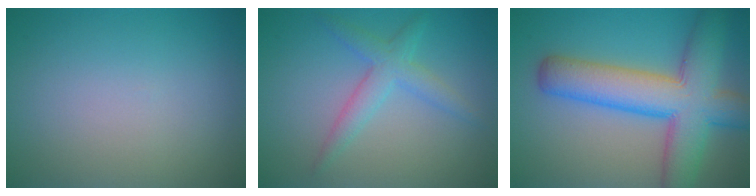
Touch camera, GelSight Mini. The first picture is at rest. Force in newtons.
{"total": 2.9, "press": 2.9, "slide": 0.1}
{"total": 9.9, "press": 9.9, "slide": 0.4}